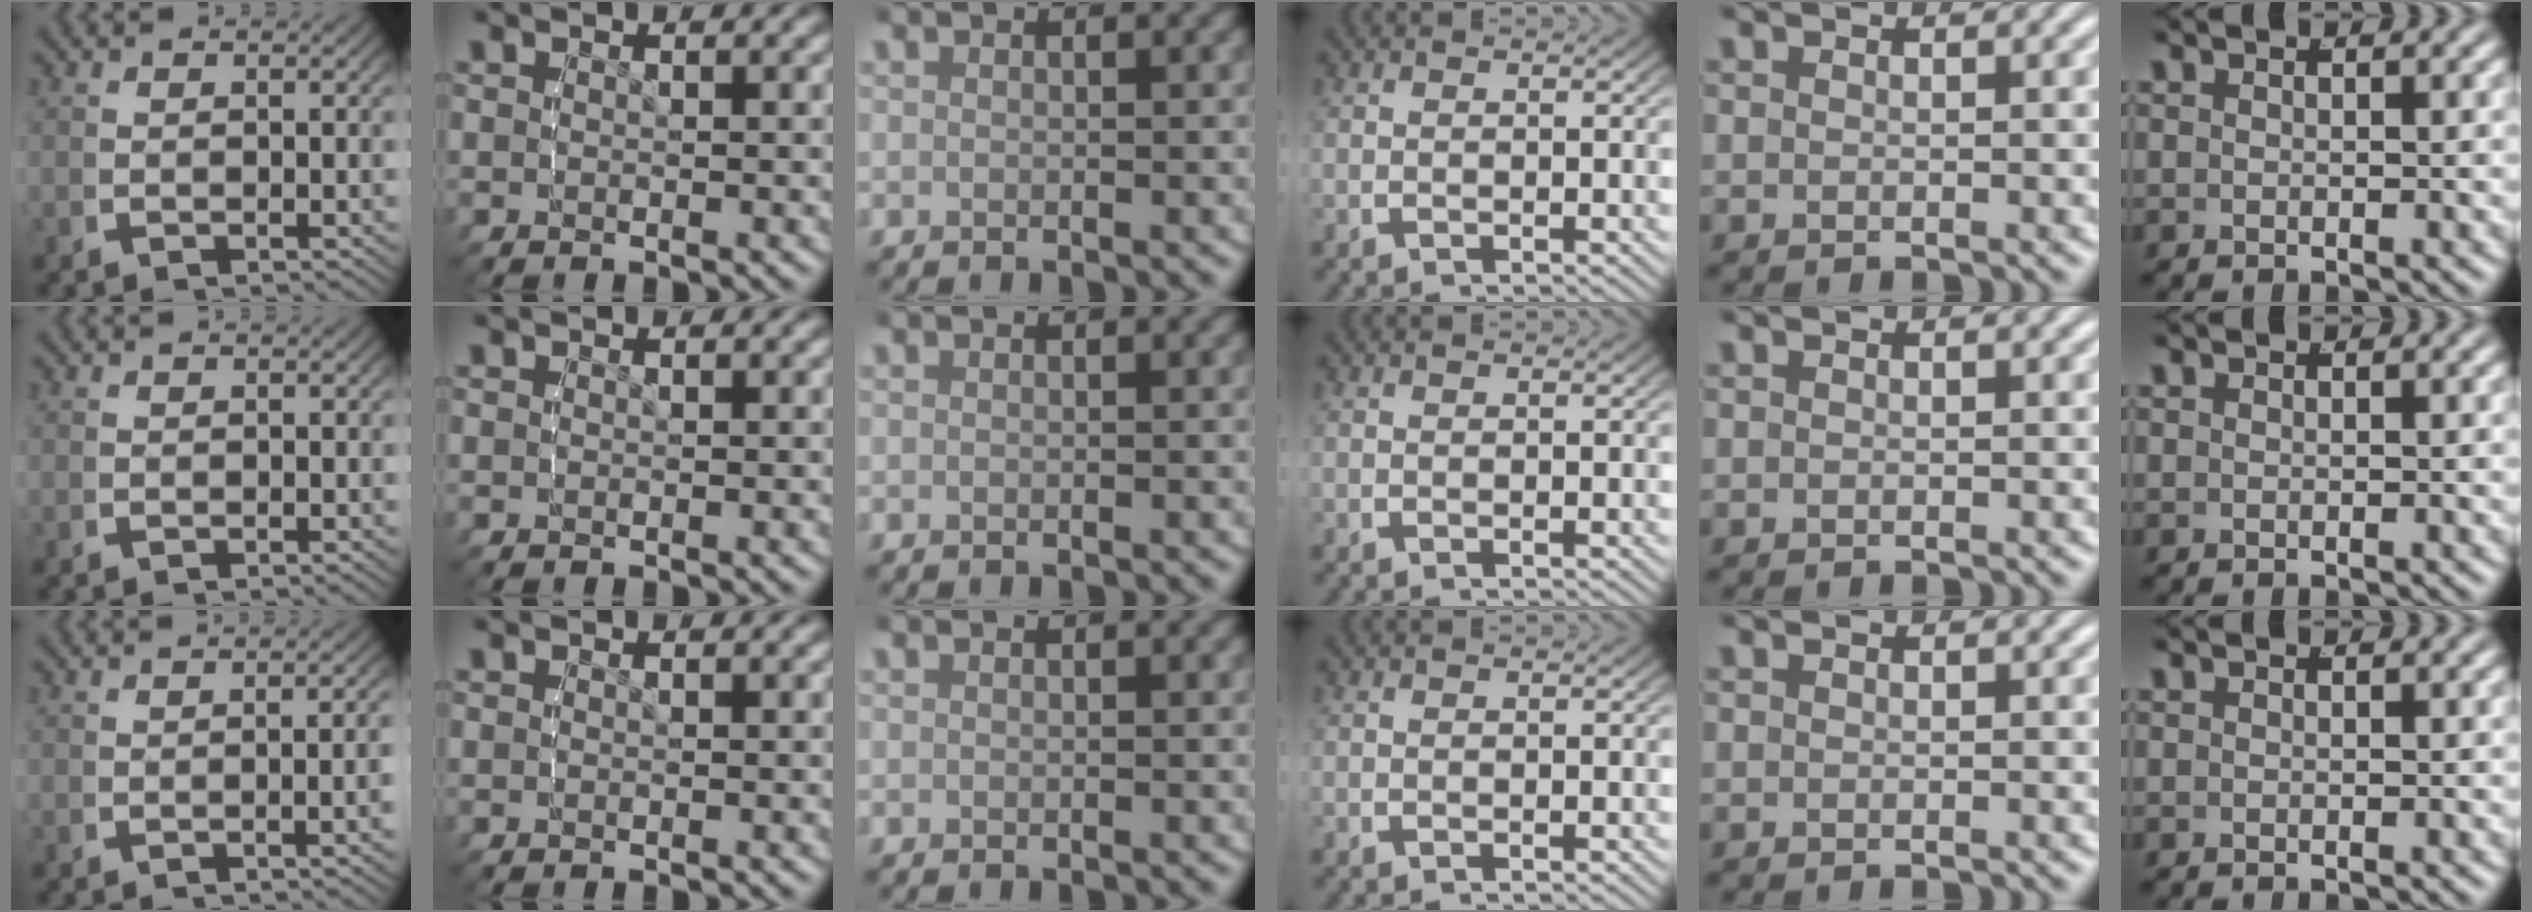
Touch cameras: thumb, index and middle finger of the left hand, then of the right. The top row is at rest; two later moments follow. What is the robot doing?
{"motion": "lift_and_place", "object": "bottle"}